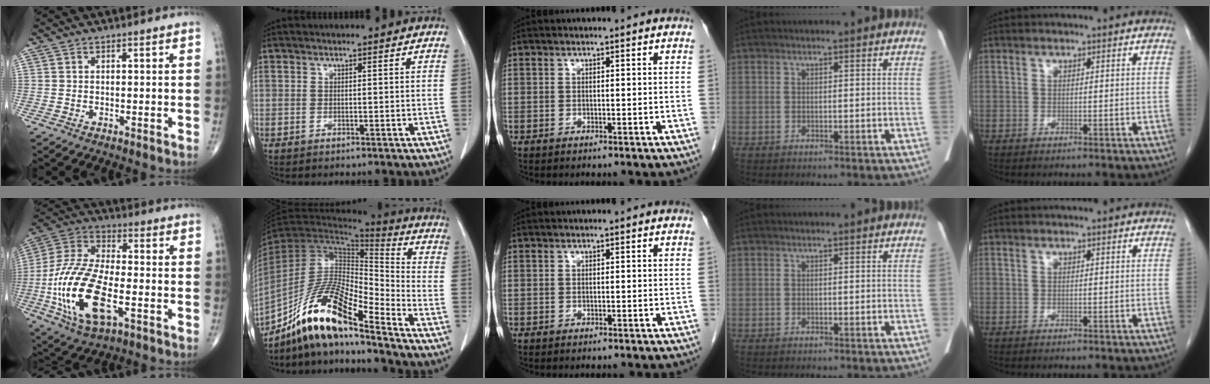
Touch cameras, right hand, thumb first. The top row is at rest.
{"thumb": {"total": 20.6, "force": [-5.9, 9.5, 17.3], "torque": [-0.361, 0.016, -0.104]}, "index": {"total": 17.4, "force": [-12.9, 2.5, 11.4], "torque": [-0.216, -0.002, -0.236]}}